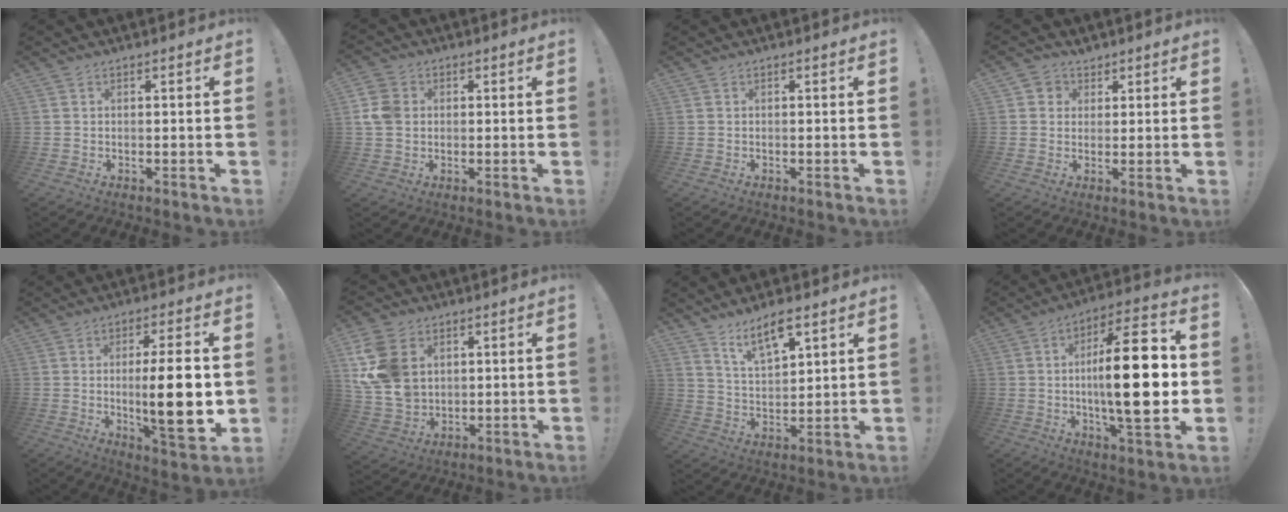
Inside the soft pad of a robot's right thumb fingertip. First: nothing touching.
{"total": 7.4, "force": [0.7, 6.2, 4.0], "torque": [-0.081, 0.007, 0.014]}
{"total": 0.0}
{"total": 4.1, "force": [2.0, 3.5, 0.4], "torque": [-0.005, -0.004, 0.037]}
{"total": 15.7, "force": [0.0, 2.7, 15.4], "torque": [-0.249, -0.017, -0.006]}
{"total": 16.2, "force": [4.9, 12.2, 9.5], "torque": [-0.192, -0.021, 0.096]}
{"total": 9.3, "force": [7.0, 2.9, 5.4], "torque": [-0.090, -0.042, 0.125]}
{"total": 23.2, "force": [-0.3, 7.1, 22.1], "torque": [-0.354, -0.003, -0.012]}